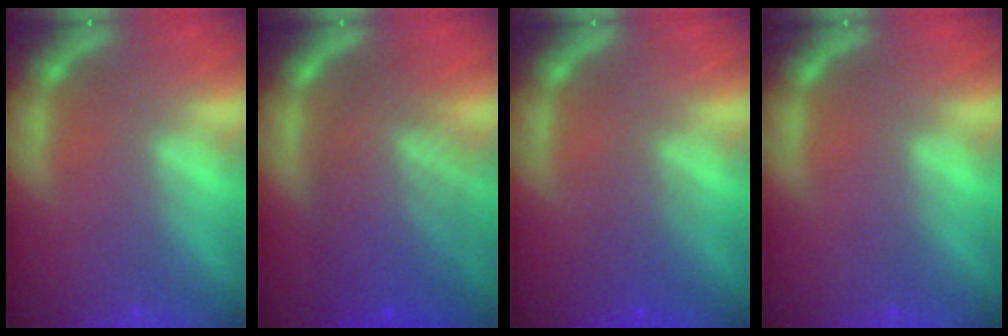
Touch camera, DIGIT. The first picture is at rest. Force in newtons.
{"total": 8.6}
{"total": 2.5}
{"total": 0.0}